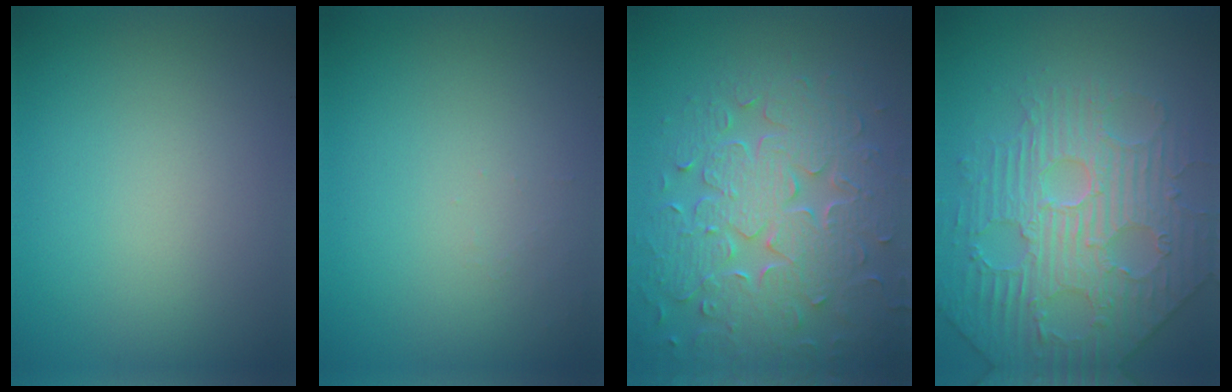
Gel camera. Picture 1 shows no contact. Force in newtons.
{"total": 0.7, "press": 0.7, "slide": 0.1}
{"total": 8.3, "press": 6.0, "slide": 5.8}
{"total": 5.3, "press": 5.2, "slide": 1.2}